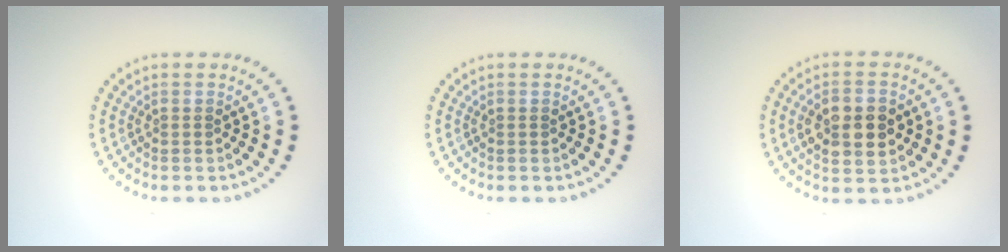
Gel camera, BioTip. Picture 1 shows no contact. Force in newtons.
{"total": 0.0}
{"total": 5.0, "press": 5.0, "slide": 0.3}